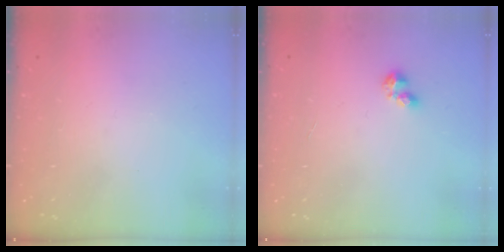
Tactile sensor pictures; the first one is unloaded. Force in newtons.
{"total": 2.4, "press": 2.4, "slide": 0.4}